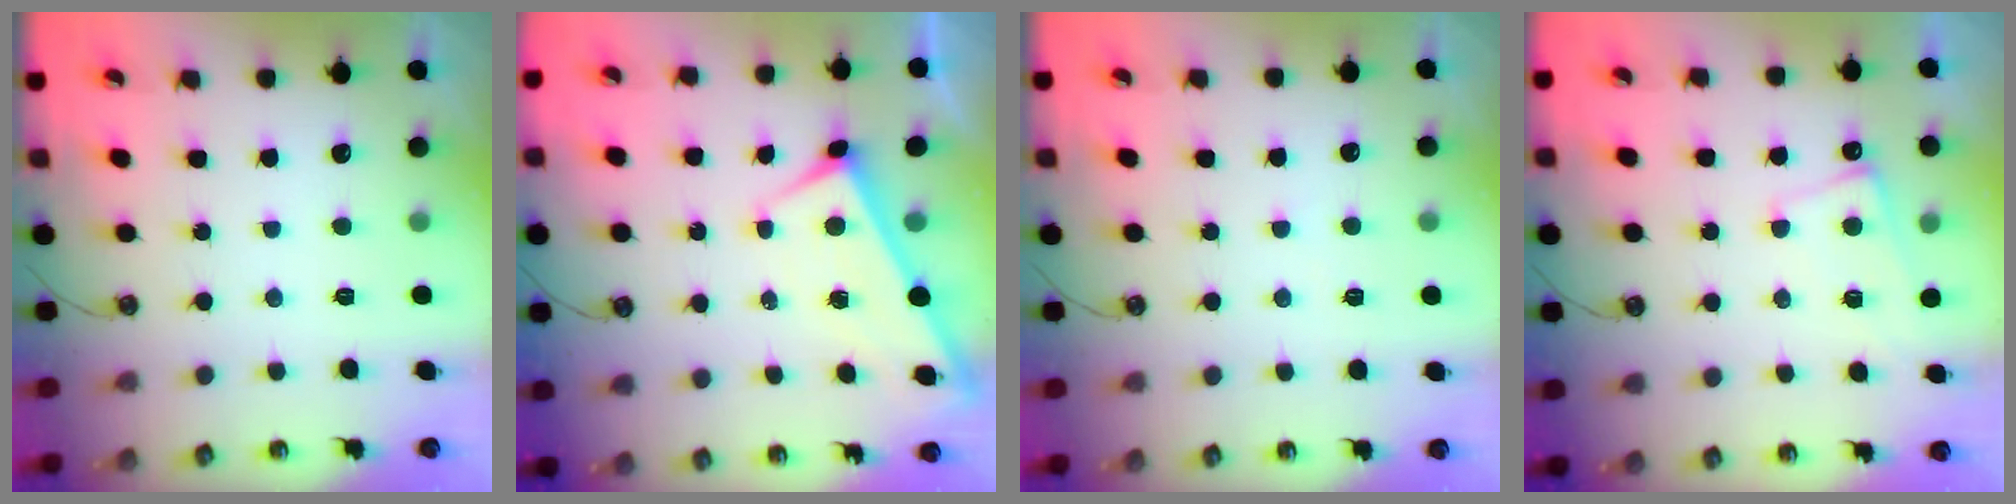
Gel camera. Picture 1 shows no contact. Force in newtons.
{"total": 1.7, "press": 1.7, "slide": 0.2}
{"total": 2.5, "press": 2.5, "slide": 0.2}
{"total": 1.6, "press": 1.5, "slide": 0.4}